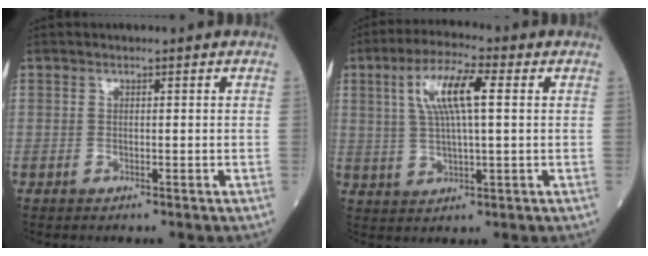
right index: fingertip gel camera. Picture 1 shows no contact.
{"total": 9.3, "force": [2.6, 1.7, 8.7], "torque": [-0.172, 0.016, 0.050]}